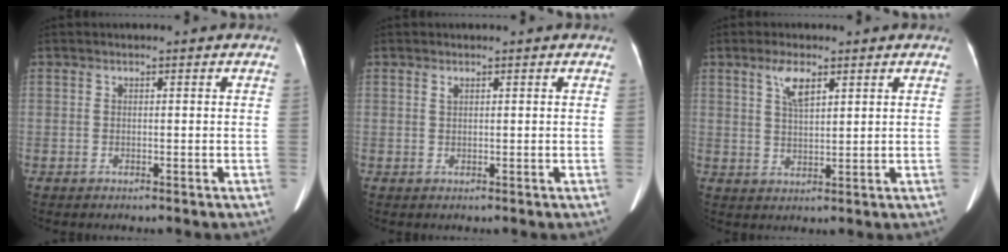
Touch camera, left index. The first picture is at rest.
{"total": 0.6, "force": [0.4, 0.1, 0.5], "torque": [-0.015, 0.003, 0.012]}
{"total": 4.2, "force": [2.4, 0.9, 3.4], "torque": [-0.067, 0.004, 0.048]}